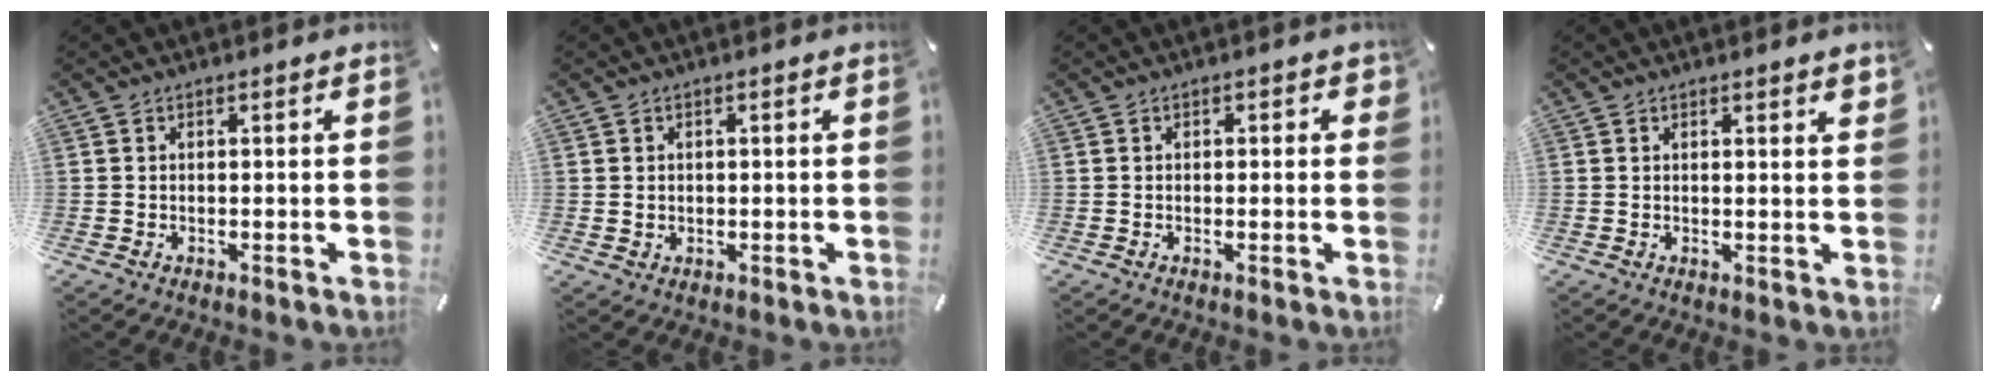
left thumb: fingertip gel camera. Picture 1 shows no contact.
{"total": 1.4, "force": [0.5, 1.3, 0.1], "torque": [-0.003, 0.004, 0.007]}
{"total": 1.0, "force": [-0.1, 0.8, 0.5], "torque": [-0.001, 0.003, -0.005]}
{"total": 1.3, "force": [1.1, 0.1, 0.8], "torque": [-0.007, -0.004, 0.018]}